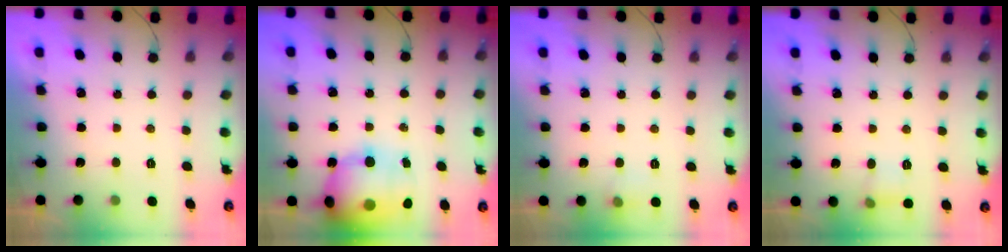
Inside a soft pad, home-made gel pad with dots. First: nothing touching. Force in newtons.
{"total": 24.2, "press": 23.7, "slide": 5.0}
{"total": 5.3, "press": 5.0, "slide": 1.7}
{"total": 5.6, "press": 5.4, "slide": 1.7}